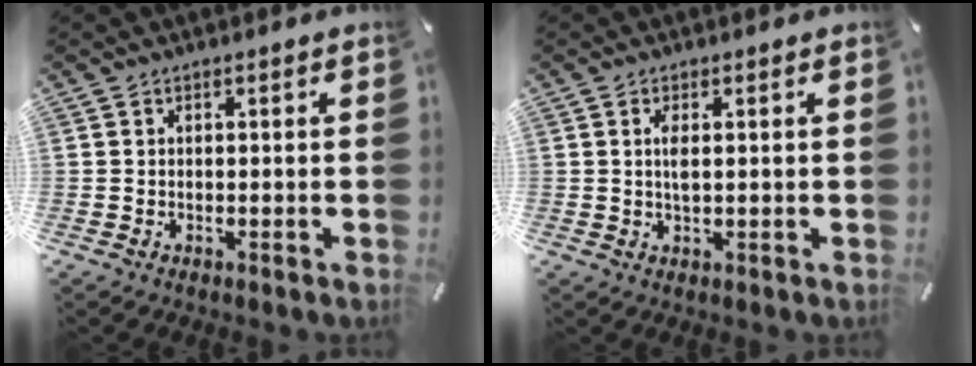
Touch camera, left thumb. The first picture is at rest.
{"total": 2.5, "force": [0.4, 0.8, 2.4], "torque": [-0.048, 0.003, 0.004]}